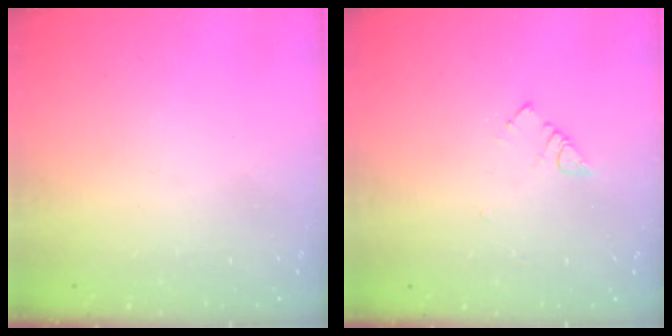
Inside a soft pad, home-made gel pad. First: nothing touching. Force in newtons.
{"total": 3.0, "press": 2.9, "slide": 0.4}